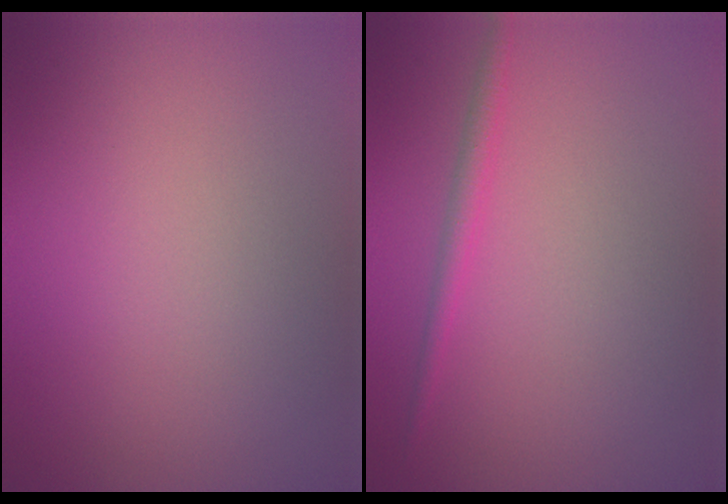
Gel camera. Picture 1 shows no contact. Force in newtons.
{"total": 1.4, "press": 1.4, "slide": 0.1}